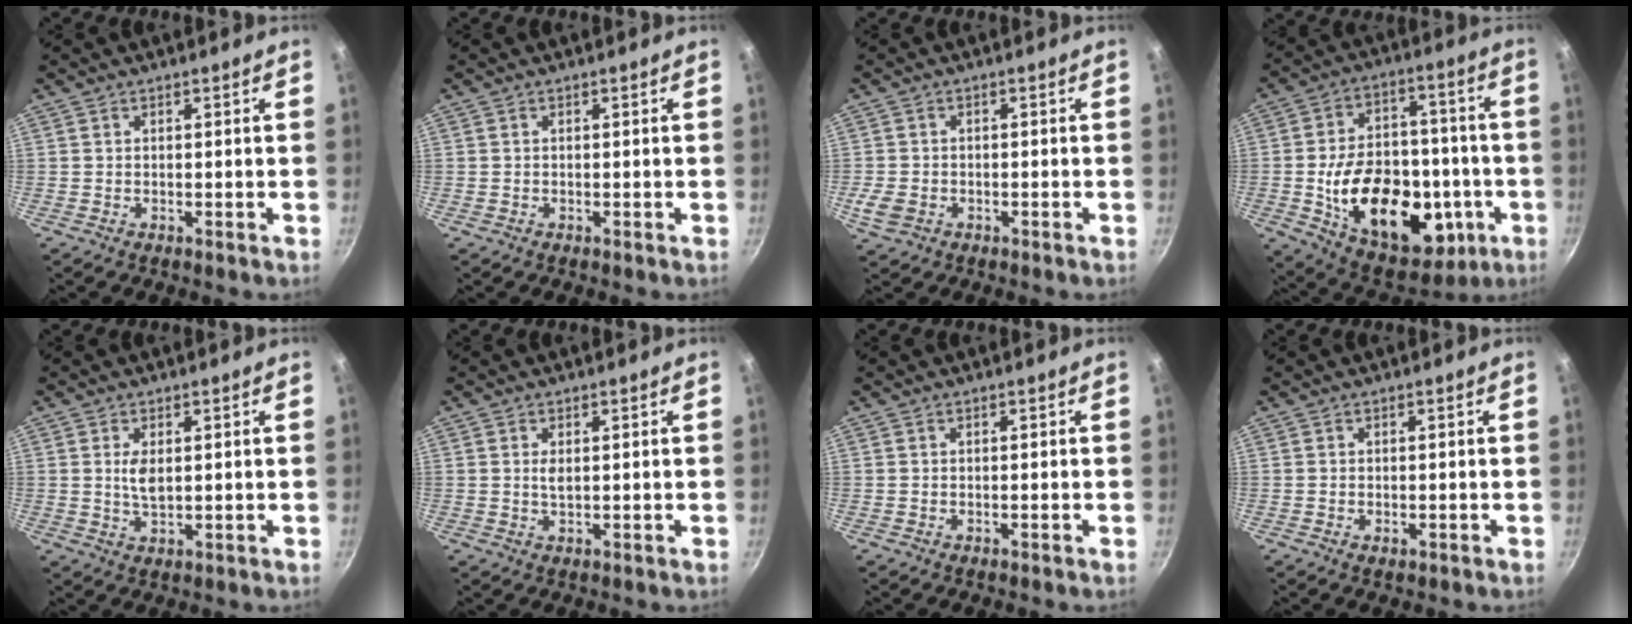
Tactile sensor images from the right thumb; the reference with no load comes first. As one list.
[{"total": 0.0}, {"total": 4.3, "force": [-1.5, 3.2, 2.5], "torque": [-0.055, 0.006, -0.025]}, {"total": 26.8, "force": [-6.2, 17.0, 19.7], "torque": [-0.276, 0.036, -0.075]}, {"total": 3.5, "force": [0.8, 1.7, 3.0], "torque": [-0.054, -0.008, 0.017]}, {"total": 1.6, "force": [0.4, 0.7, 1.4], "torque": [-0.028, -0.001, 0.008]}, {"total": 0.0}, {"total": 1.2, "force": [-0.4, 0.7, 0.9], "torque": [-0.014, -0.001, -0.006]}]